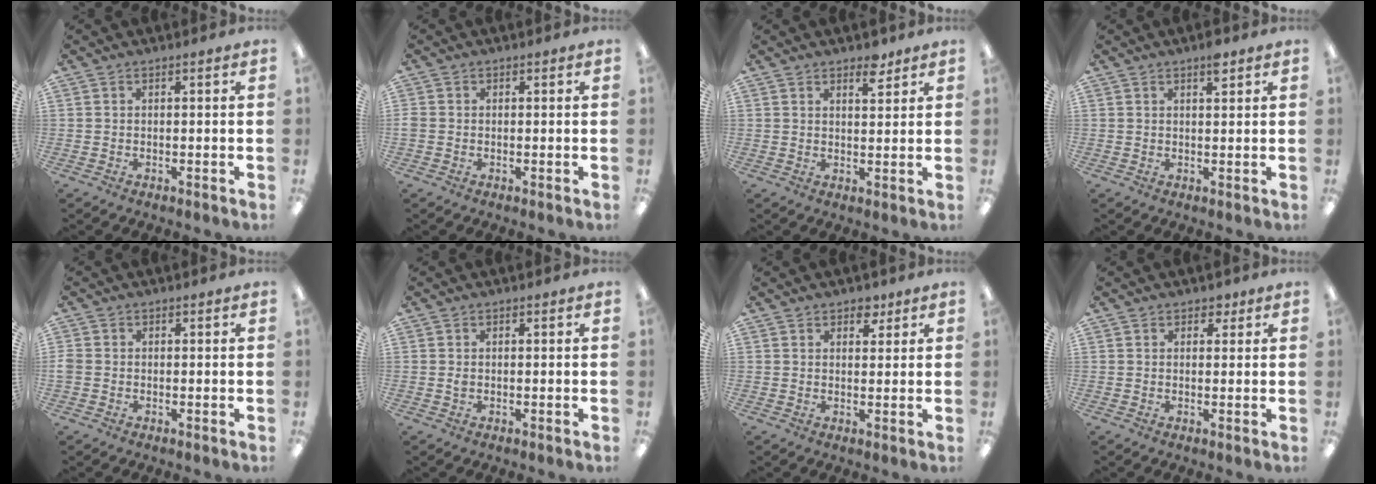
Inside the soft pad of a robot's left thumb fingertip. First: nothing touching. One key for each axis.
{"total": 1.3, "fx": -0.3, "fy": 1.2, "fz": 0.5, "tx": -0.008, "ty": 0.003, "tz": -0.005}
{"total": 4.3, "fx": 3.4, "fy": 1.8, "fz": 2.0, "tx": -0.005, "ty": -0.022, "tz": 0.053}
{"total": 3.1, "fx": 2.1, "fy": 1.0, "fz": 2.1, "tx": -0.022, "ty": -0.008, "tz": 0.032}
{"total": 2.0, "fx": -0.3, "fy": 1.8, "fz": 0.9, "tx": -0.014, "ty": 0.005, "tz": -0.006}
{"total": 0.8, "fx": 0.0, "fy": 0.6, "fz": 0.5, "tx": -0.010, "ty": 0.003, "tz": -0.002}
{"total": 3.5, "fx": 2.6, "fy": 2.2, "fz": 1.0, "tx": 0.007, "ty": -0.010, "tz": 0.041}
{"total": 2.2, "fx": 1.3, "fy": 1.7, "fz": 0.6, "tx": 0.004, "ty": -0.002, "tz": 0.021}